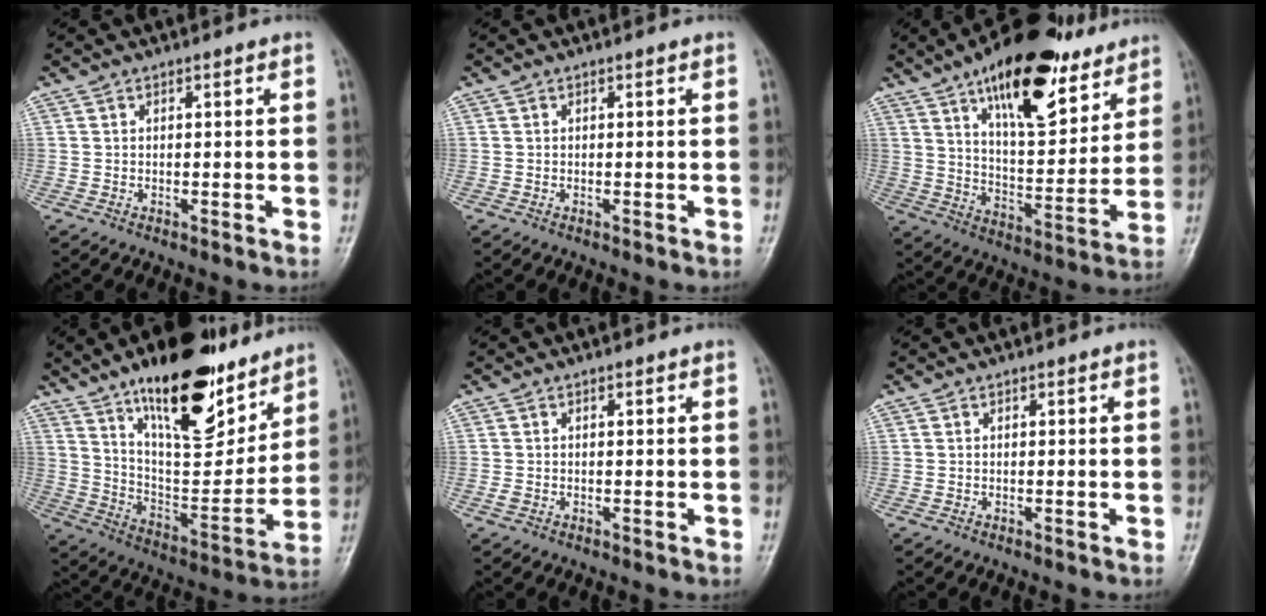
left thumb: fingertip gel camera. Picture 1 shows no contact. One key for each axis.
{"total": 0.0}
{"total": 22.1, "fx": 13.6, "fy": 9.2, "fz": 14.8, "tx": -0.185, "ty": -0.058, "tz": 0.217}
{"total": 23.1, "fx": 15.2, "fy": 8.6, "fz": 15.0, "tx": -0.187, "ty": -0.081, "tz": 0.254}
{"total": 1.1, "fx": 0.0, "fy": 0.8, "fz": 0.7, "tx": -0.009, "ty": 0.001, "tz": 0.000}
{"total": 0.0}